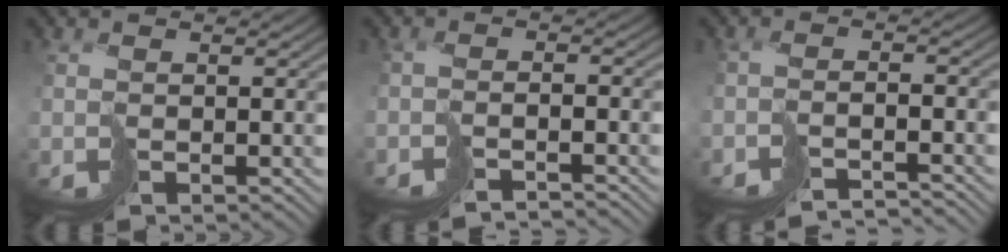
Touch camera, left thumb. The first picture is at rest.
{"total": 3.1, "force": [-3.0, -0.2, 0.5], "torque": [-0.004, 0.001, -0.052]}
{"total": 4.6, "force": [-4.5, 0.2, 0.9], "torque": [-0.006, 0.004, -0.077]}